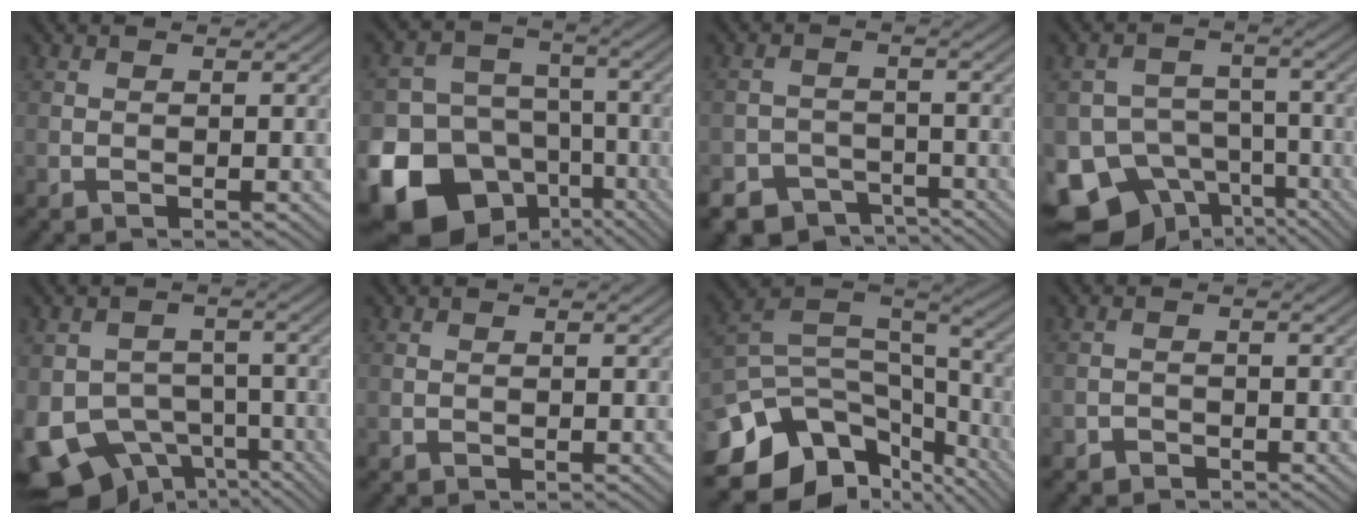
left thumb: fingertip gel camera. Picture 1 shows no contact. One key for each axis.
{"total": 19.2, "fx": -9.9, "fy": 14.9, "fz": 6.9, "tx": -0.177, "ty": -0.067, "tz": -0.158}
{"total": 7.3, "fx": -5.7, "fy": 4.3, "fz": 1.7, "tx": -0.018, "ty": -0.012, "tz": -0.085}
{"total": 15.3, "fx": -9.9, "fy": 10.5, "fz": 4.9, "tx": -0.118, "ty": -0.047, "tz": -0.144}
{"total": 10.6, "fx": -5.4, "fy": 7.6, "fz": 5.1, "tx": -0.106, "ty": -0.026, "tz": -0.094}
{"total": 0.0}
{"total": 15.7, "fx": -8.9, "fy": 9.5, "fz": 8.7, "tx": -0.209, "ty": -0.023, "tz": -0.124}
{"total": 1.4, "fx": -1.1, "fy": 0.8, "fz": 0.2, "tx": 0.001, "ty": 0.002, "tz": -0.024}